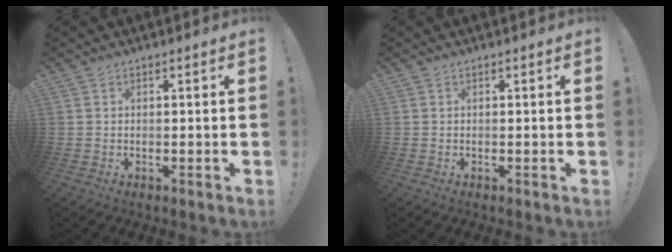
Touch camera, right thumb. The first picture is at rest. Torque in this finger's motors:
{"motor_torque": [-0.02, 0.02, 0.00, 0.00, 0.00]}